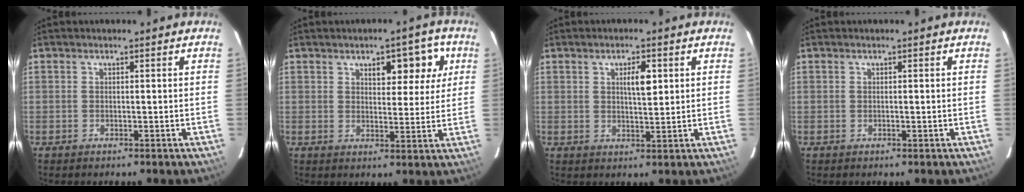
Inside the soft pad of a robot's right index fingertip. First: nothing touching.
{"total": 6.8, "force": [3.1, 3.1, 5.3], "torque": [-0.060, 0.013, 0.041]}
{"total": 3.8, "force": [1.2, 1.0, 3.4], "torque": [-0.057, 0.002, 0.021]}
{"total": 0.0}